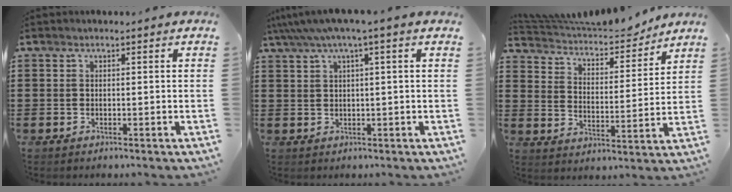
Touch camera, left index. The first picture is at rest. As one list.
[{"total": 3.1, "force": [1.3, -0.1, 2.8], "torque": [-0.057, 0.001, 0.020]}, {"total": 5.9, "force": [5.6, 1.2, 1.4], "torque": [-0.058, -0.035, 0.093]}]